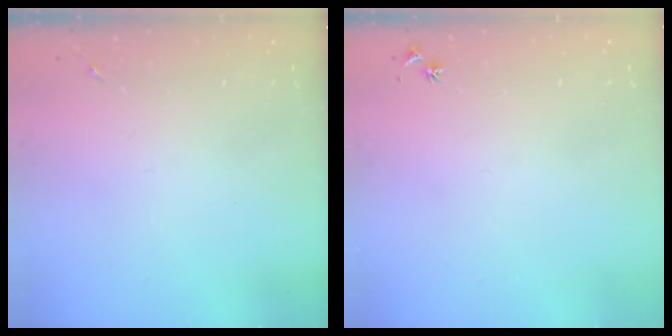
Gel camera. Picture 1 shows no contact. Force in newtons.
{"total": 3.0, "press": 2.9, "slide": 0.4}